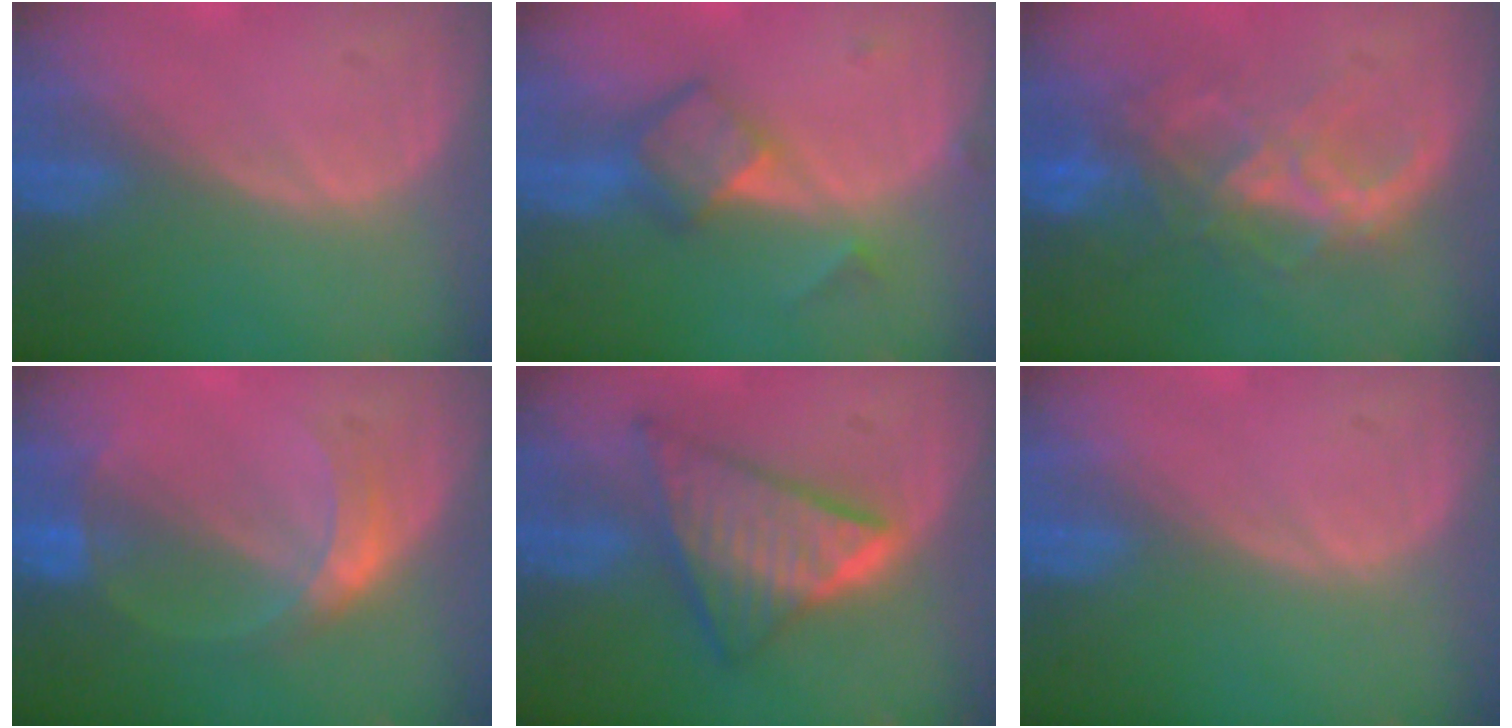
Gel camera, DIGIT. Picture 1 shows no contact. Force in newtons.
{"total": 5.9, "press": 5.1, "slide": 3.1}
{"total": 8.9, "press": 7.6, "slide": 4.8}
{"total": 5.1, "press": 4.8, "slide": 1.8}
{"total": 8.8, "press": 8.7, "slide": 0.6}
{"total": 0.0}